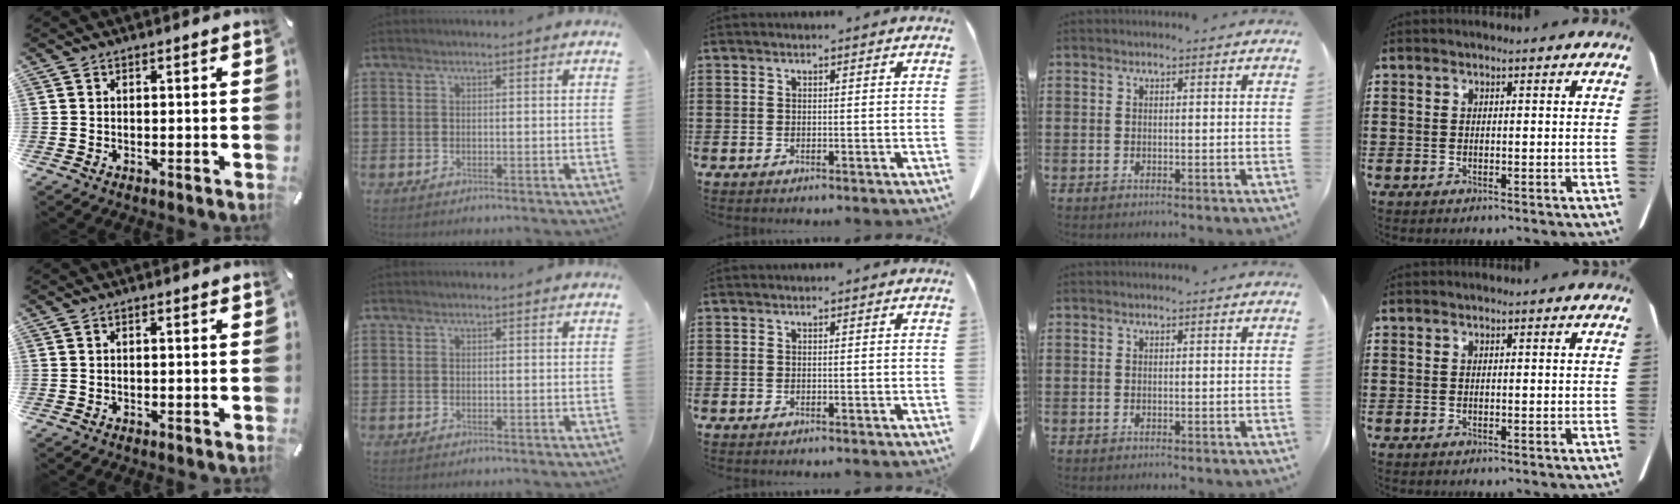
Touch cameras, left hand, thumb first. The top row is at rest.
{}